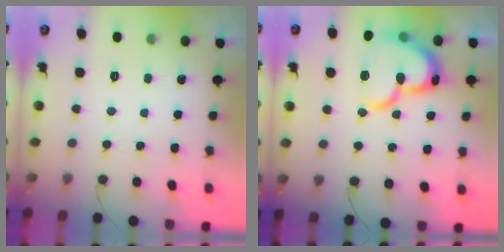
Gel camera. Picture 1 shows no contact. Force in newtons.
{"total": 20.0, "press": 19.9, "slide": 2.5}